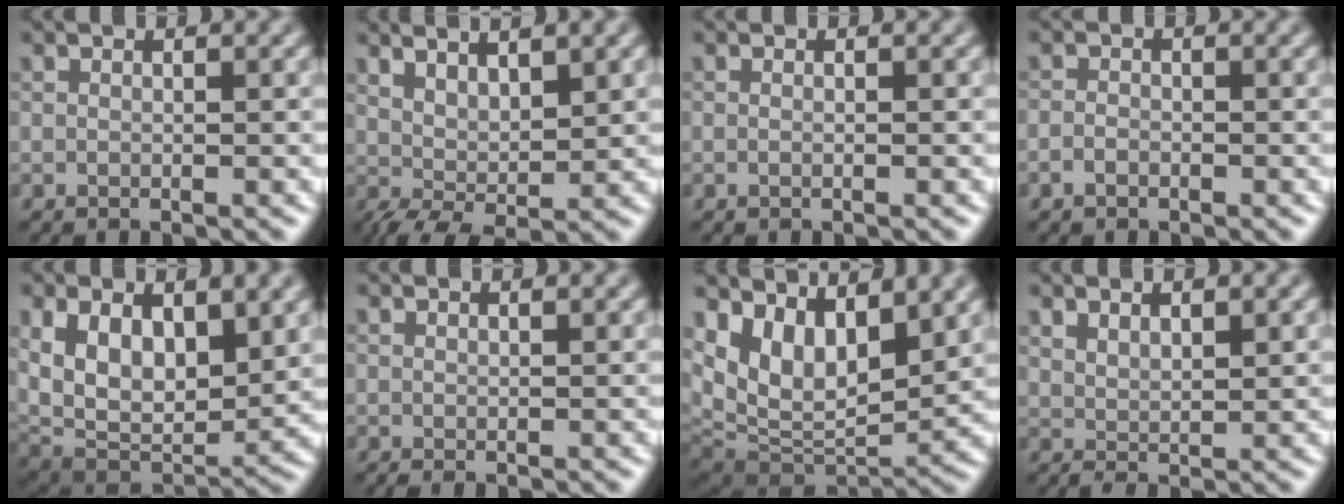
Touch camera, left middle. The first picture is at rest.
{"total": 4.3, "force": [1.8, 1.3, 3.7], "torque": [-0.065, -0.005, 0.036]}
{"total": 0.8, "force": [0.1, 0.3, 0.7], "torque": [-0.005, -0.013, -0.004]}
{"total": 1.1, "force": [-0.6, 0.7, 0.5], "torque": [-0.009, 0.000, -0.015]}
{"total": 10.3, "force": [2.6, 5.7, 8.1], "torque": [-0.167, -0.015, 0.050]}
{"total": 1.0, "force": [0.6, 0.3, 0.7], "torque": [-0.007, 0.002, 0.009]}
{"total": 11.0, "force": [4.7, 5.9, 8.0], "torque": [-0.144, -0.006, 0.083]}
{"total": 1.8, "force": [1.4, 0.5, 1.1], "torque": [-0.020, -0.005, 0.027]}